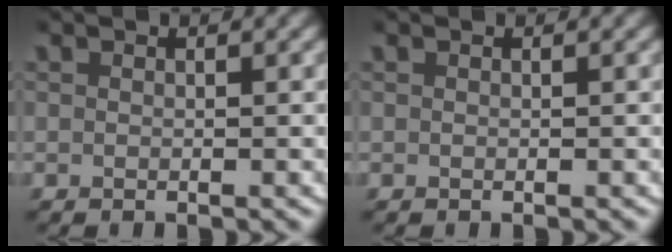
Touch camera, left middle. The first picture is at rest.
{"total": 0.0}